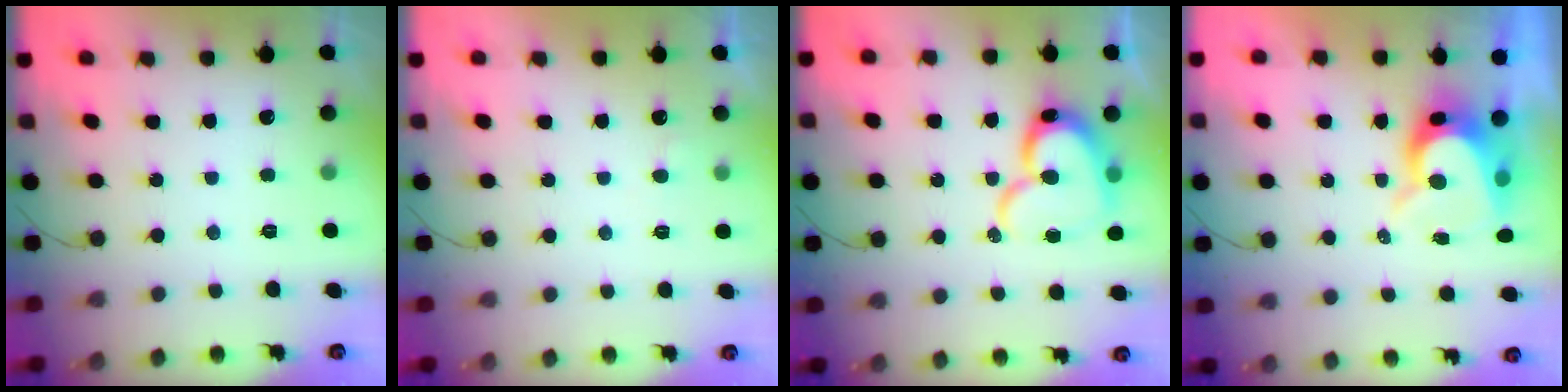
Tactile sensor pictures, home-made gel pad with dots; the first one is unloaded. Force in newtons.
{"total": 3.9, "press": 3.9, "slide": 0.3}
{"total": 16.5, "press": 16.5, "slide": 1.3}
{"total": 9.9, "press": 9.9, "slide": 0.8}